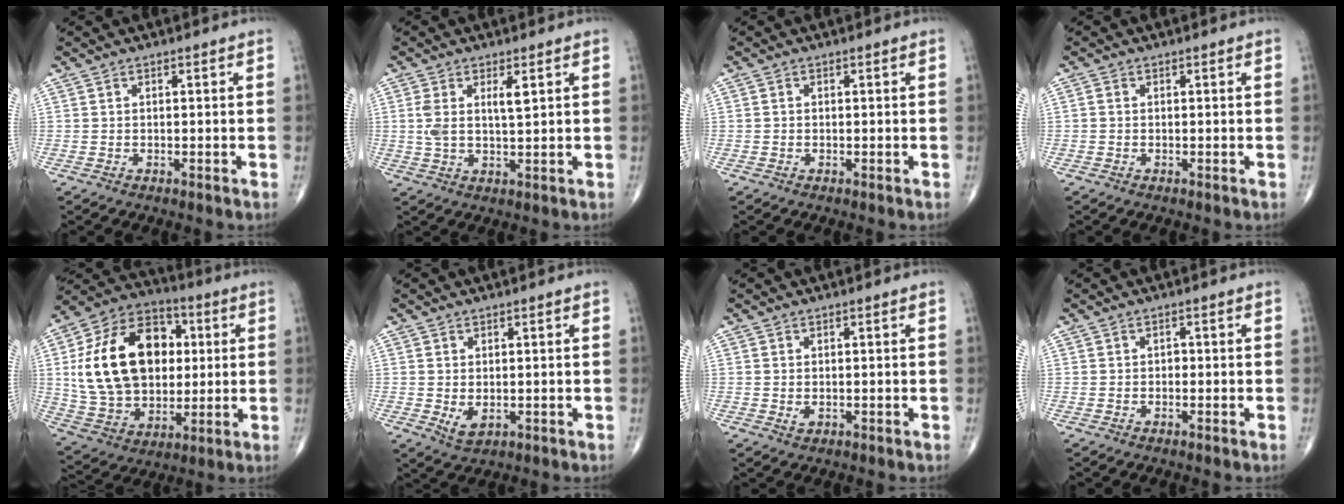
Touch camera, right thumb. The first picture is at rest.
{"total": 5.3, "force": [1.6, 1.8, 4.7], "torque": [-0.091, -0.004, 0.035]}
{"total": 0.5, "force": [-0.1, 0.5, 0.2], "torque": [-0.002, 0.001, -0.002]}
{"total": 0.7, "force": [-0.1, 0.6, 0.4], "torque": [-0.006, 0.000, -0.004]}
{"total": 24.9, "force": [3.6, 17.5, 17.4], "torque": [-0.292, 0.011, 0.073]}
{"total": 2.9, "force": [-0.2, 1.8, 2.3], "torque": [-0.035, -0.006, 0.006]}
{"total": 1.1, "force": [0.0, 0.8, 0.8], "torque": [-0.013, -0.003, 0.001]}
{"total": 0.7, "force": [-0.1, 0.5, 0.4], "torque": [0.001, 0.004, -0.006]}